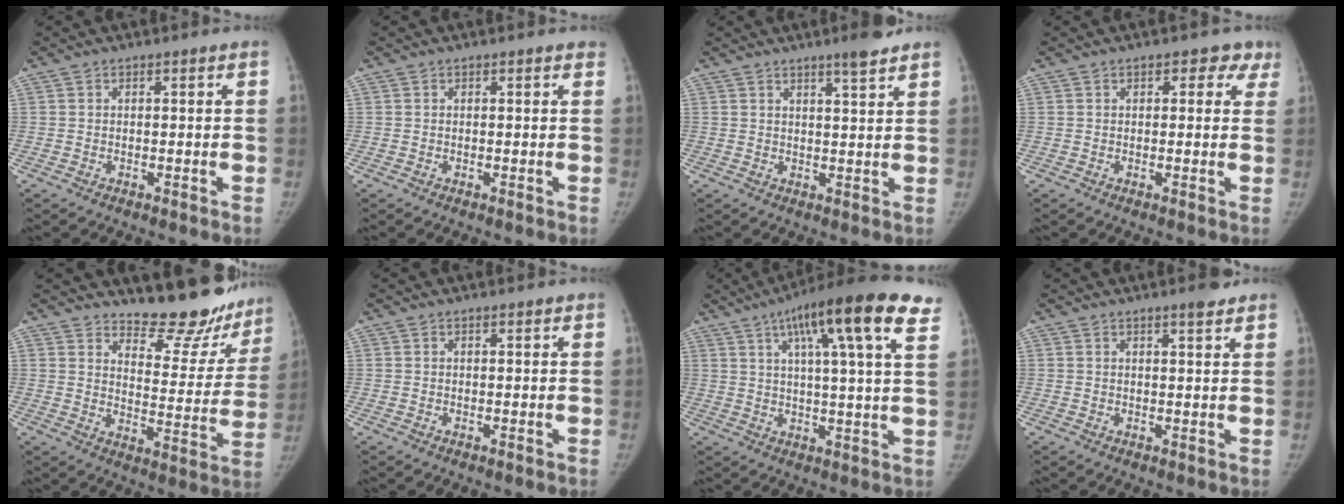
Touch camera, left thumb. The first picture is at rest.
{"total": 0.6, "force": [0.5, 0.2, 0.2], "torque": [-0.001, 0.000, 0.001]}
{"total": 4.4, "force": [3.4, 0.3, 2.8], "torque": [-0.037, -0.025, 0.049]}
{"total": 4.0, "force": [2.3, 2.6, 1.9], "torque": [0.019, -0.003, 0.018]}
{"total": 17.2, "force": [15.8, 5.4, 4.3], "torque": [0.000, -0.144, 0.197]}
{"total": 0.5, "force": [0.4, 0.2, 0.1], "torque": [-0.005, -0.004, 0.006]}
{"total": 19.6, "force": [10.3, 3.4, 16.3], "torque": [-0.232, -0.009, 0.140]}
{"total": 2.6, "force": [2.1, 0.4, 1.6], "torque": [-0.020, -0.014, 0.029]}